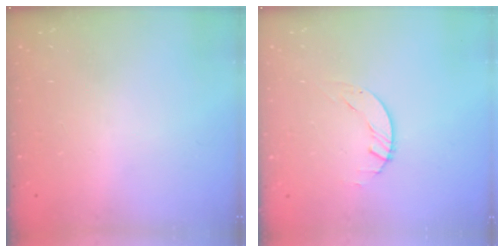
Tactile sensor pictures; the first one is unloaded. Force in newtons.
{"total": 1.5, "press": 1.4, "slide": 0.1}